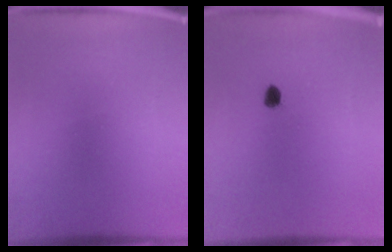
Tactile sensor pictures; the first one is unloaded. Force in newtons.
{"total": 1.5}